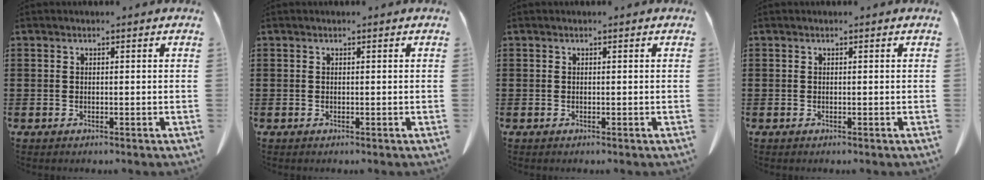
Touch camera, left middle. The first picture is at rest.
{"total": 0.0}
{"total": 0.0}
{"total": 0.0}